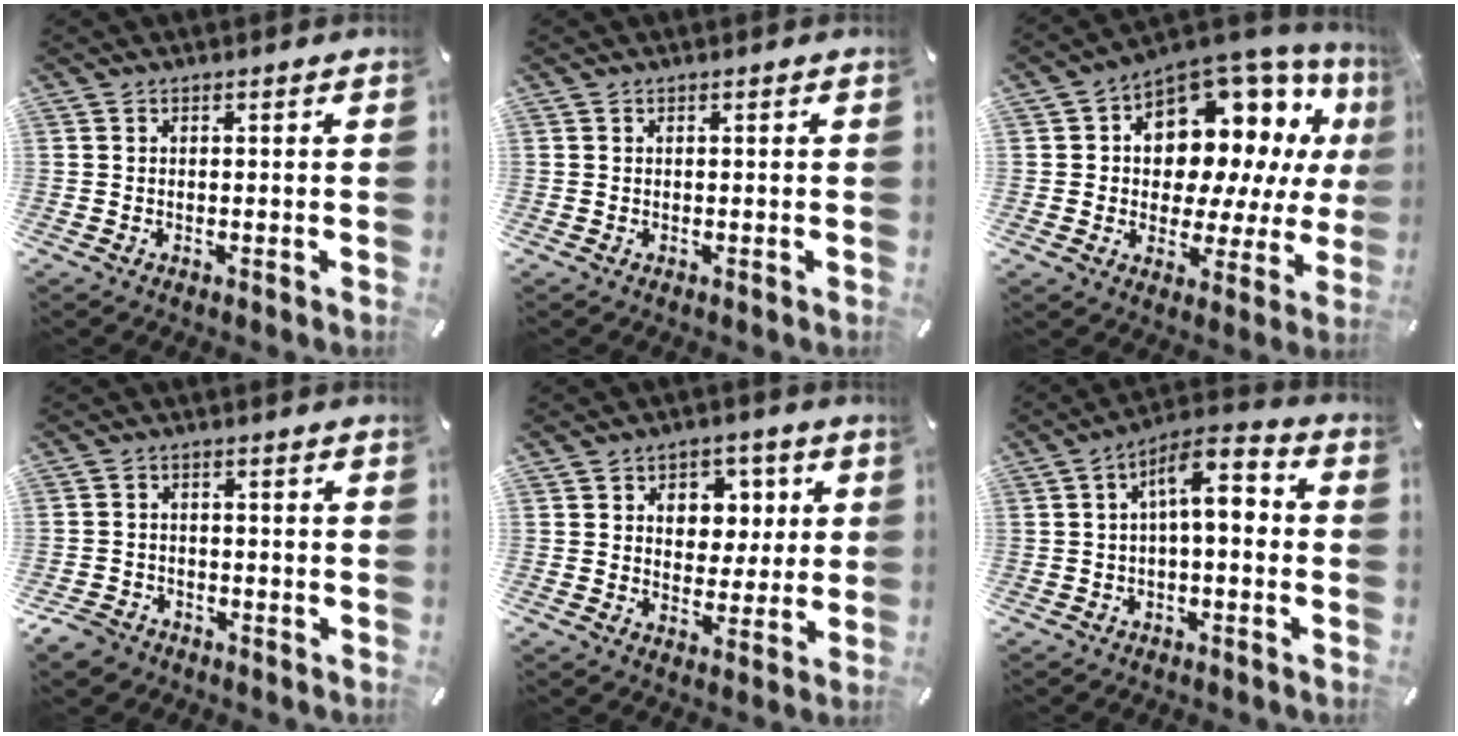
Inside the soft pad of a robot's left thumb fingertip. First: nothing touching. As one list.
[{"total": 0.0}, {"total": 13.6, "force": [6.7, 9.5, 7.1], "torque": [-0.097, -0.072, 0.120]}, {"total": 4.4, "force": [-3.3, 2.7, 0.7], "torque": [-0.027, 0.016, -0.069]}, {"total": 7.7, "force": [2.0, 6.7, 3.3], "torque": [-0.032, -0.004, 0.029]}, {"total": 8.1, "force": [1.1, 3.7, 7.1], "torque": [-0.118, -0.001, 0.015]}]